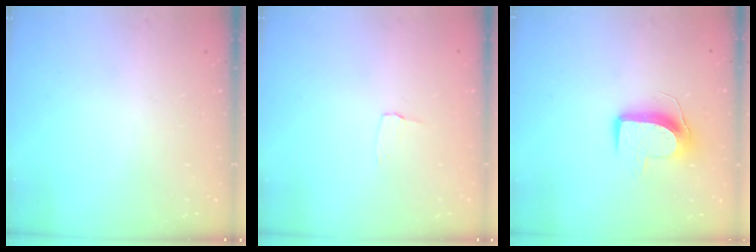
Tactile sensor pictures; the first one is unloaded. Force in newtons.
{"total": 2.6, "press": 2.6, "slide": 0.2}
{"total": 9.6, "press": 9.6, "slide": 0.2}